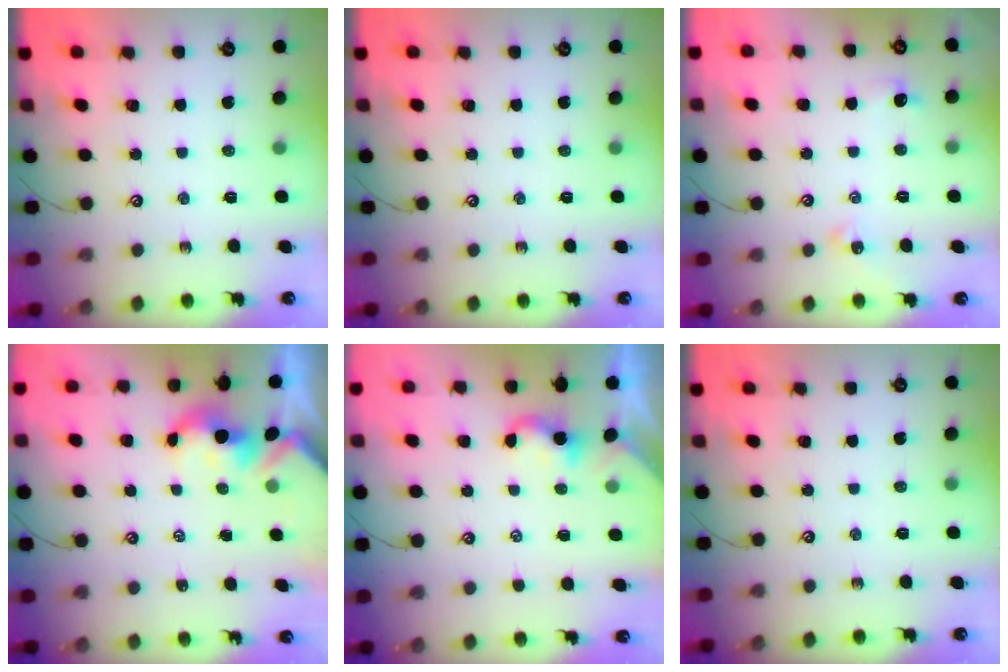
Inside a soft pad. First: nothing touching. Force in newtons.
{"total": 0.0}
{"total": 2.9, "press": 2.8, "slide": 0.6}
{"total": 2.0, "press": 2.0, "slide": 0.2}
{"total": 3.4, "press": 3.4, "slide": 0.1}
{"total": 0.0}